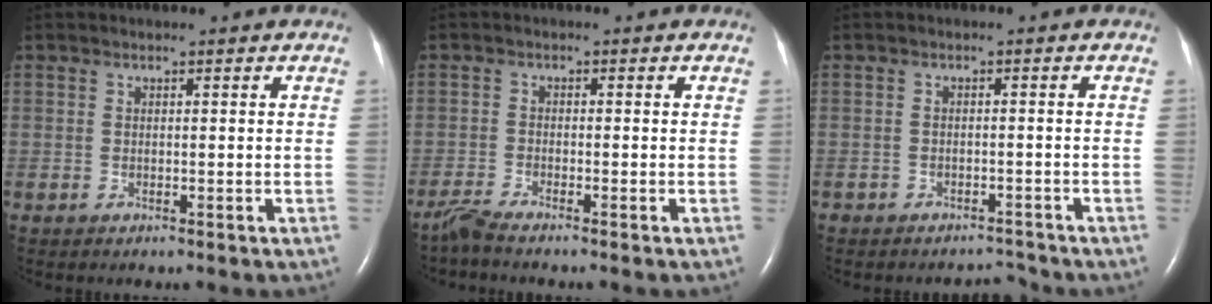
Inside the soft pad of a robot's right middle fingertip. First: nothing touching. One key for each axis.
{"total": 2.2, "fx": -2.1, "fy": -0.4, "fz": 0.7, "tx": -0.027, "ty": -0.011, "tz": -0.046}
{"total": 2.2, "fx": -2.0, "fy": 0.6, "fz": -0.6, "tx": 0.013, "ty": -0.001, "tz": -0.029}